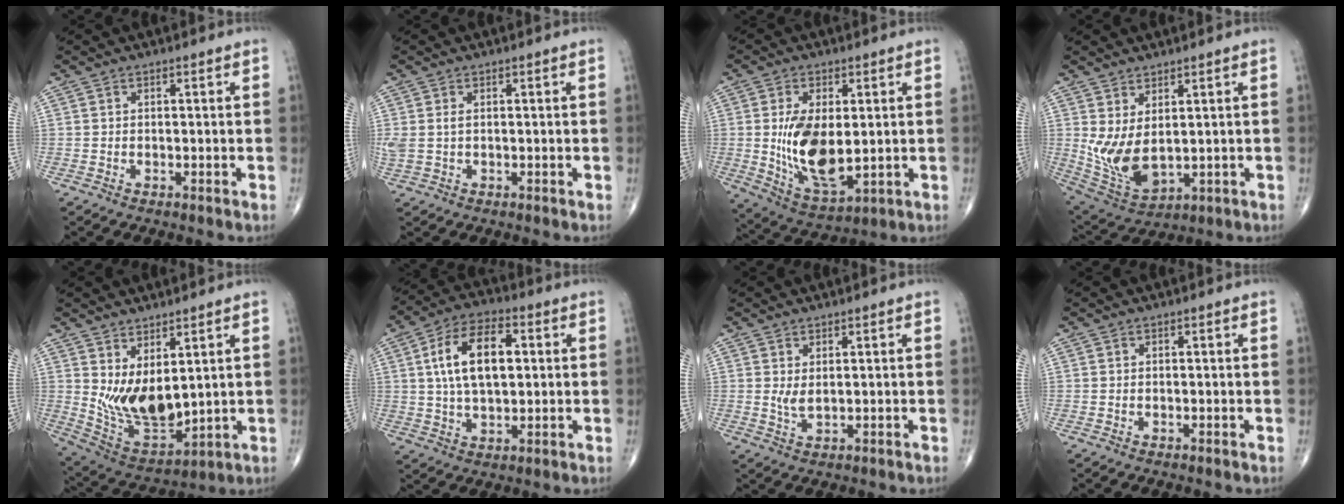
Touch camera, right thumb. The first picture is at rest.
{"total": 2.9, "force": [0.4, 1.8, 2.2], "torque": [-0.070, 0.009, 0.014]}
{"total": 13.7, "force": [0.3, 7.0, 11.8], "torque": [-0.207, -0.021, 0.021]}
{"total": 9.8, "force": [1.2, 5.1, 8.3], "torque": [-0.160, -0.021, 0.048]}
{"total": 12.1, "force": [3.0, 5.9, 10.1], "torque": [-0.163, -0.037, 0.081]}
{"total": 13.5, "force": [2.4, 7.2, 11.2], "torque": [-0.192, 0.009, 0.039]}
{"total": 2.3, "force": [0.6, 0.9, 2.0], "torque": [-0.038, -0.008, 0.016]}
{"total": 0.0}